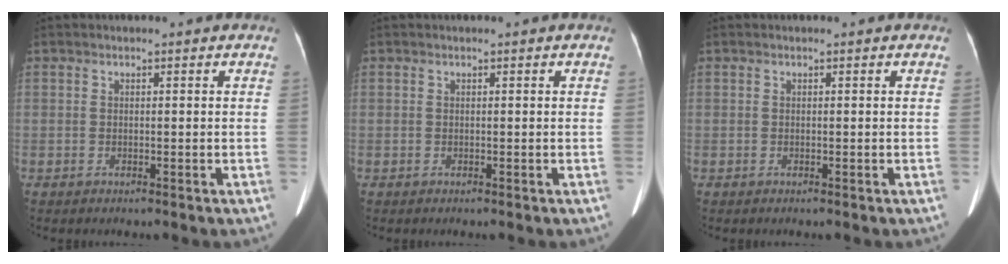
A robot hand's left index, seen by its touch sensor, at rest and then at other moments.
{"total": 0.0}
{"total": 0.0}